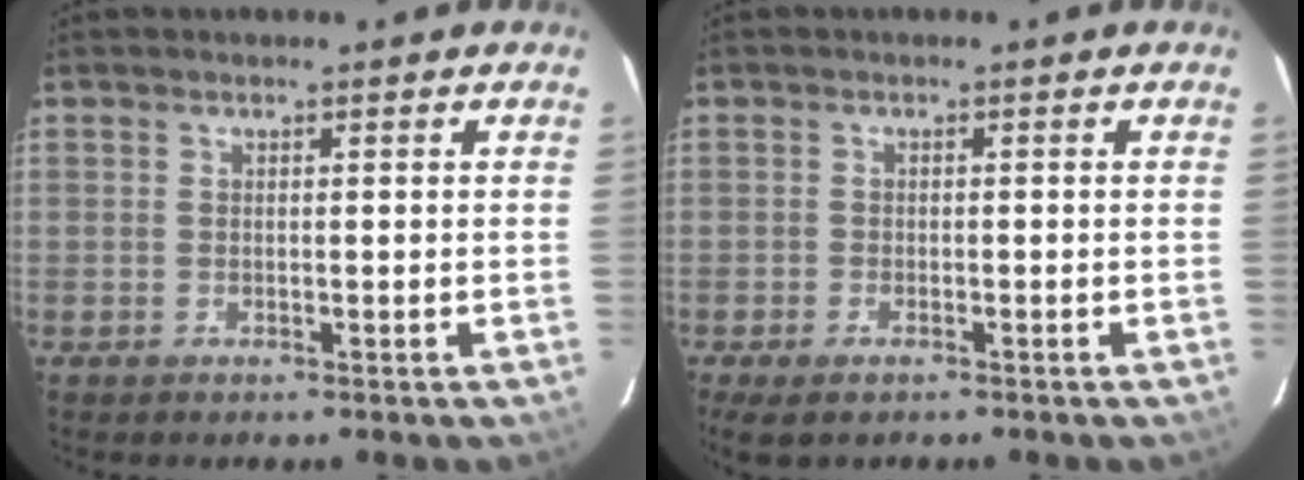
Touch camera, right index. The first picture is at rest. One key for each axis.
{"total": 4.0, "fx": -2.8, "fy": 1.7, "fz": 2.2, "tx": -0.056, "ty": -0.015, "tz": -0.050}